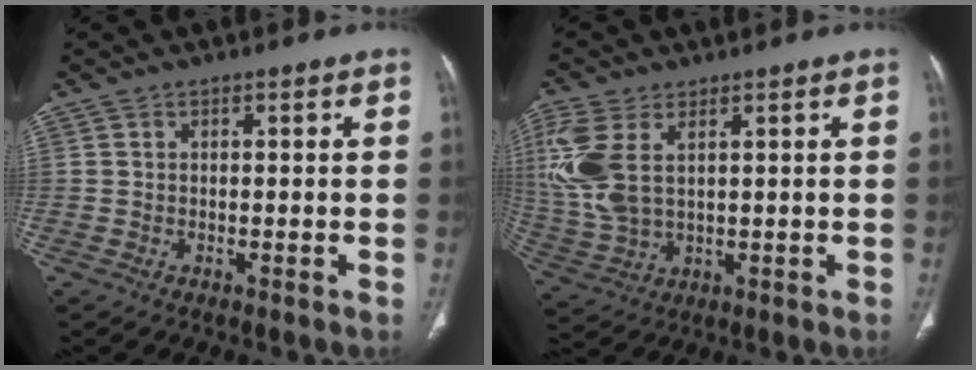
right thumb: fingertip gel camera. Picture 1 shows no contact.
{"total": 12.3, "force": [3.7, 6.8, 9.5], "torque": [-0.245, -0.001, 0.087]}